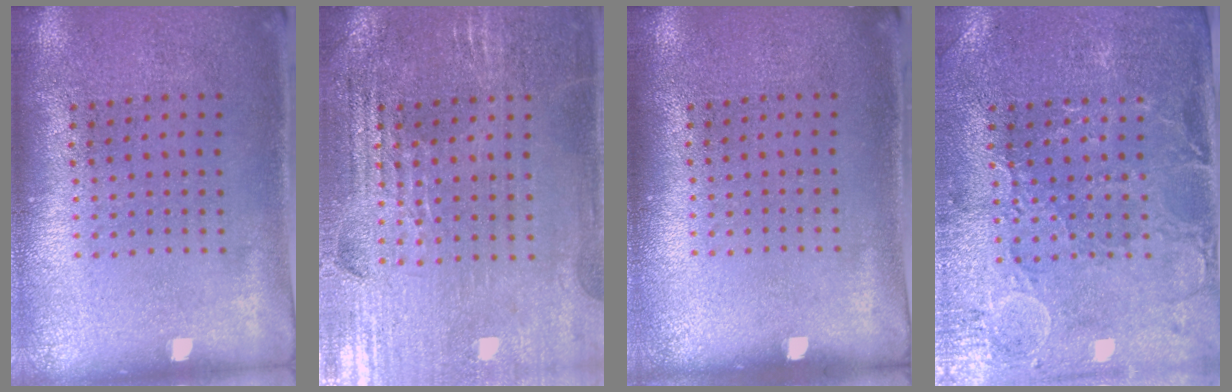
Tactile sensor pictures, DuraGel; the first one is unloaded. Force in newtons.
{"total": 2.9, "press": 2.8, "slide": 0.5}
{"total": 0.0}
{"total": 1.1, "press": 1.0, "slide": 0.4}